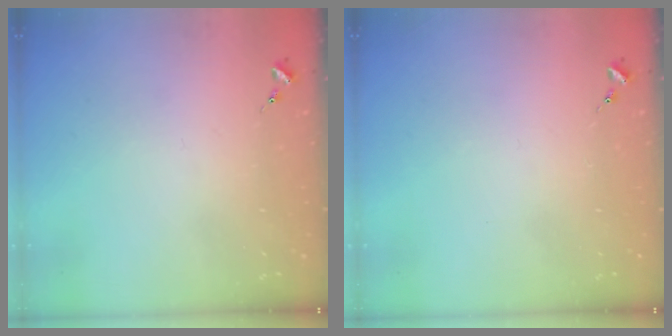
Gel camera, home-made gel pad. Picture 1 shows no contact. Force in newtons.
{"total": 0.0}